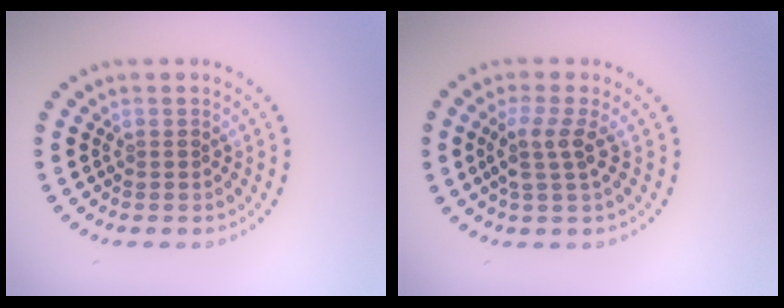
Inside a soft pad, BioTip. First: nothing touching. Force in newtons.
{"total": 2.7, "press": 2.1, "slide": 1.6}